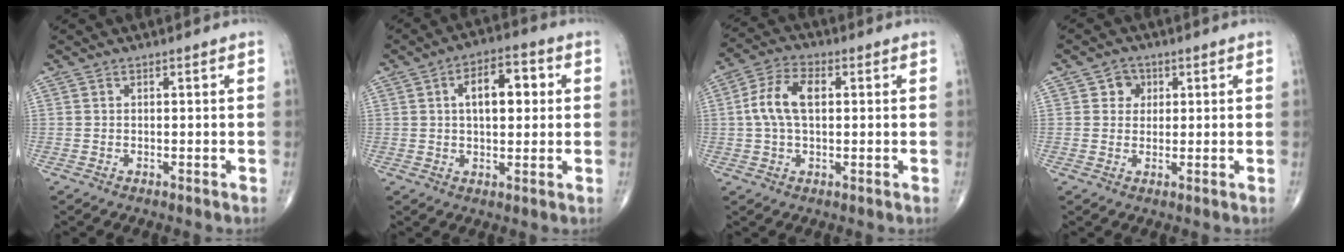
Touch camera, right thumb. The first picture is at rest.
{"total": 9.7, "force": [2.0, 5.0, 8.1], "torque": [-0.100, 0.014, 0.024]}
{"total": 8.4, "force": [1.0, 4.7, 6.9], "torque": [-0.142, 0.020, 0.016]}
{"total": 3.3, "force": [1.1, 3.0, 1.0], "torque": [0.006, 0.000, 0.011]}